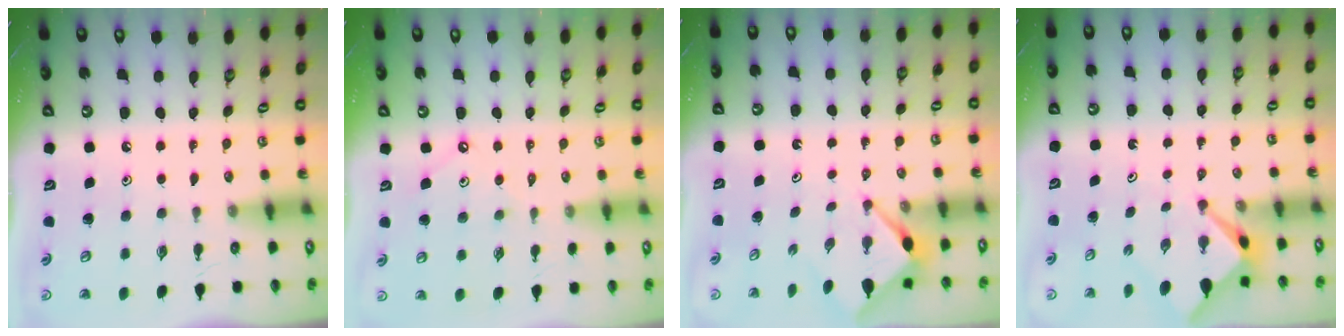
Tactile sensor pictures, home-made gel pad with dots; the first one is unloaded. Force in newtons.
{"total": 2.9, "press": 2.8, "slide": 0.5}
{"total": 3.0, "press": 3.0, "slide": 0.3}
{"total": 2.4, "press": 2.4, "slide": 0.2}